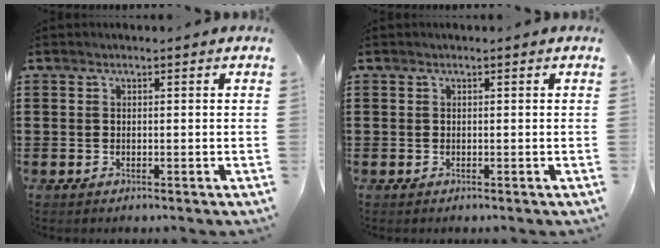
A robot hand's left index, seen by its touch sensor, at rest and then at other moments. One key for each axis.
{"total": 0.0}